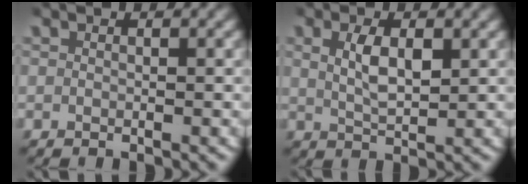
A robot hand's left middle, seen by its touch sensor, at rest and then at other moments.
{"total": 2.9, "force": [0.9, 1.1, 2.5], "torque": [-0.048, -0.006, 0.021]}